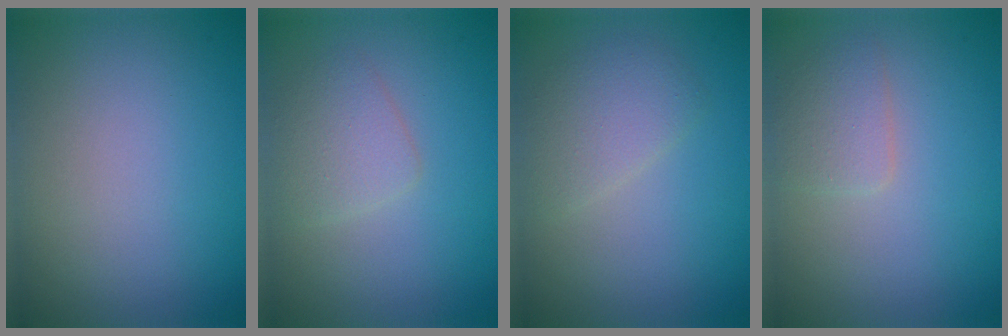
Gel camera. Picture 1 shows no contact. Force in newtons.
{"total": 2.2, "press": 2.2, "slide": 0.1}
{"total": 2.4, "press": 2.4, "slide": 0.2}
{"total": 2.0, "press": 2.0, "slide": 0.1}